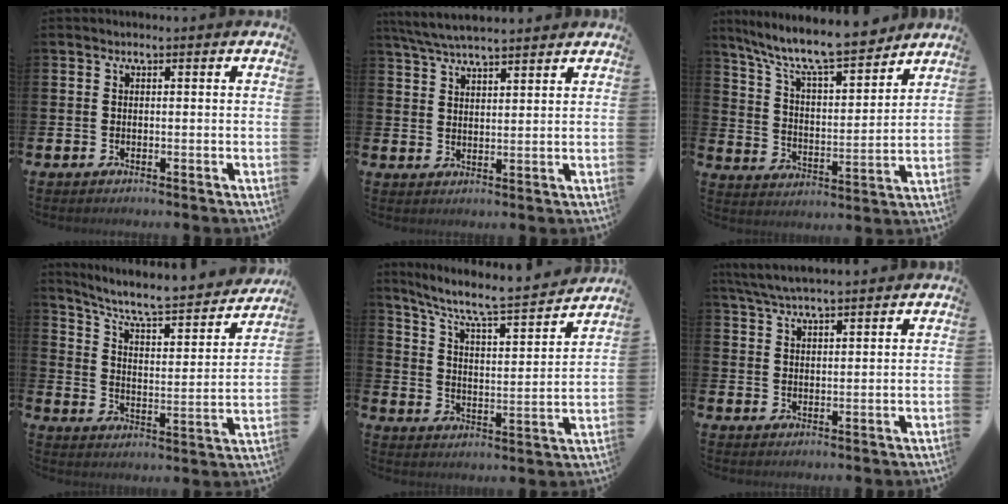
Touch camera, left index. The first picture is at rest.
{"total": 5.5, "force": [5.2, 0.6, 1.6], "torque": [-0.053, -0.014, 0.097]}
{"total": 10.3, "force": [9.2, 1.6, 4.3], "torque": [-0.119, -0.060, 0.158]}
{"total": 7.5, "force": [6.8, 1.3, 2.9], "torque": [-0.085, -0.052, 0.112]}
{"total": 7.8, "force": [6.9, 0.8, 3.5], "torque": [-0.103, -0.049, 0.113]}
{"total": 5.0, "force": [4.7, 0.4, 1.7], "torque": [-0.054, -0.011, 0.086]}